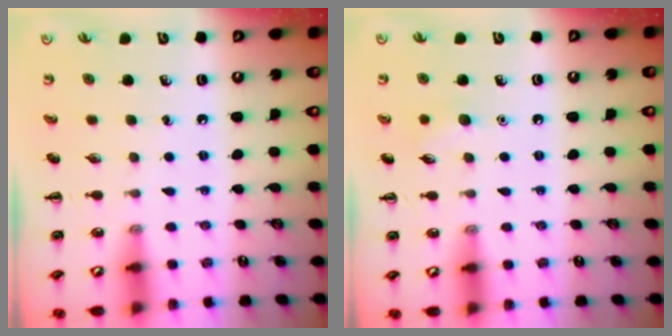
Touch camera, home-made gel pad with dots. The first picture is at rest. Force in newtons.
{"total": 6.4, "press": 6.2, "slide": 1.6}